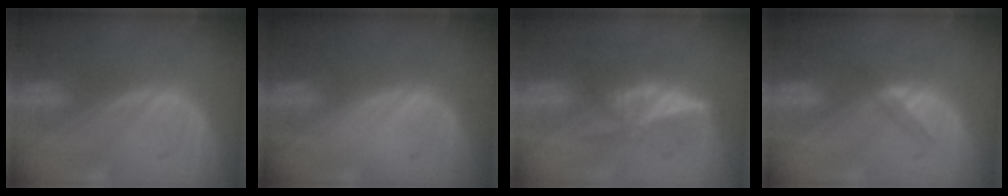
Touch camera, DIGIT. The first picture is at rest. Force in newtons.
{"total": 0.0}
{"total": 6.3, "press": 5.3, "slide": 3.4}
{"total": 1.9, "press": 1.7, "slide": 1.0}